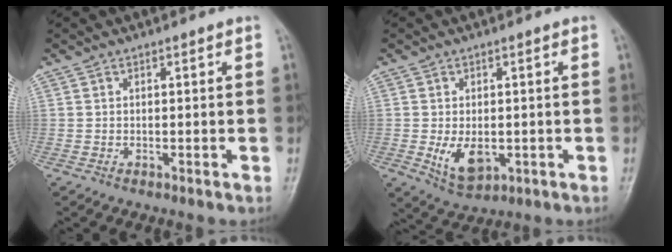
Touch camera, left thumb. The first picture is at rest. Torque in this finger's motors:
{"motor_torque": [0.91, 0.99, 0.77, 0.03, 0.07]}